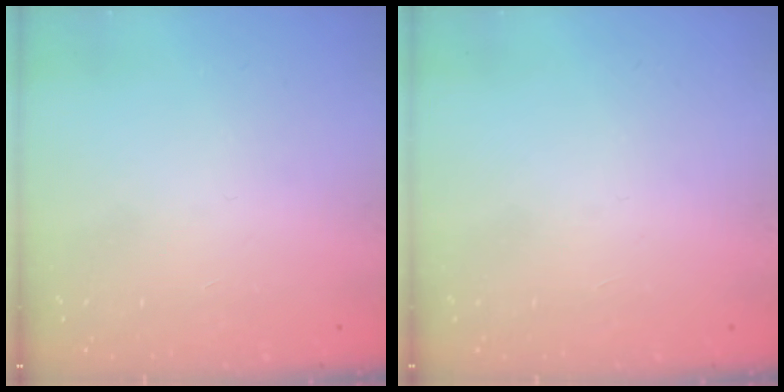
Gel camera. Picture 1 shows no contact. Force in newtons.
{"total": 0.0}